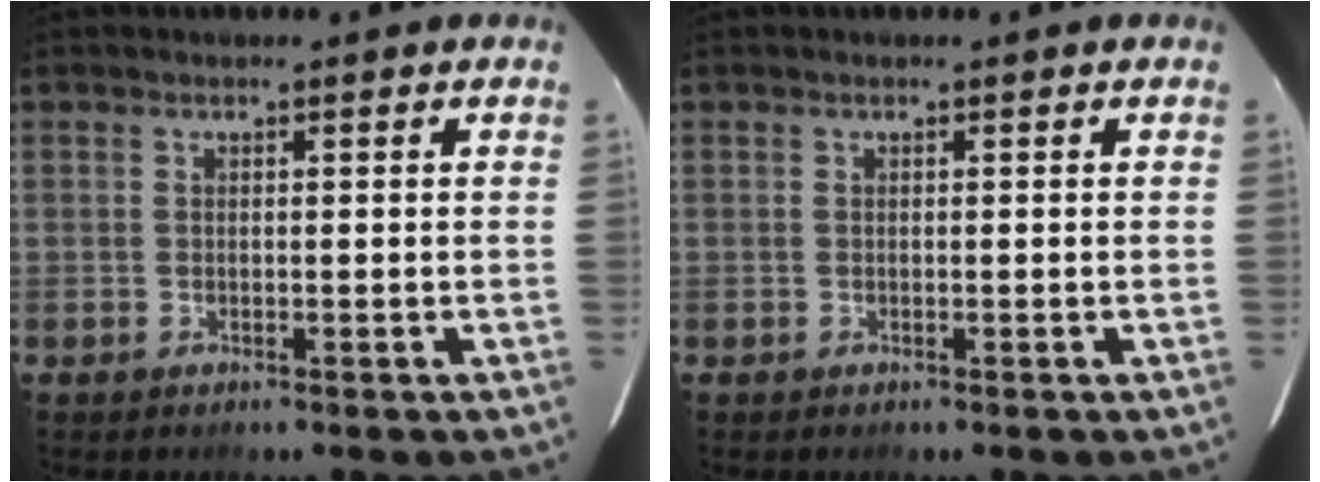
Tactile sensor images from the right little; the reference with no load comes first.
{"total": 0.0}